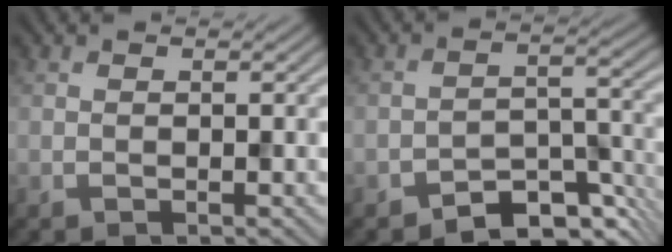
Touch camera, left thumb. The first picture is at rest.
{"total": 5.9, "force": [-4.5, 2.5, 2.9], "torque": [-0.037, 0.001, -0.078]}